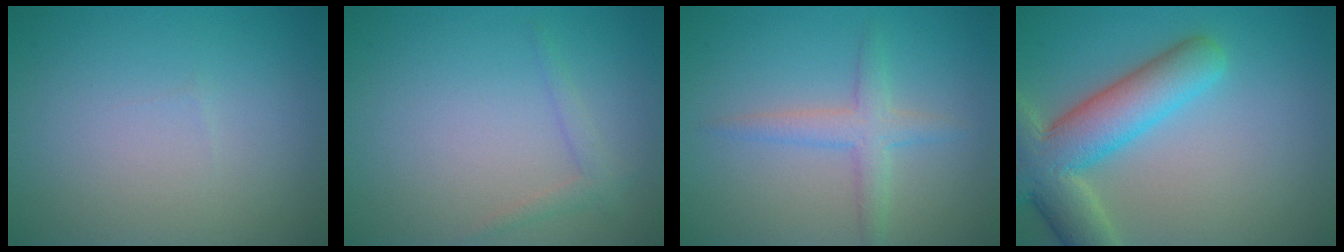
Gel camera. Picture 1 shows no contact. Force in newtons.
{"total": 1.2, "press": 1.2, "slide": 0.1}
{"total": 2.7, "press": 2.7, "slide": 0.1}
{"total": 8.2, "press": 8.2, "slide": 0.6}